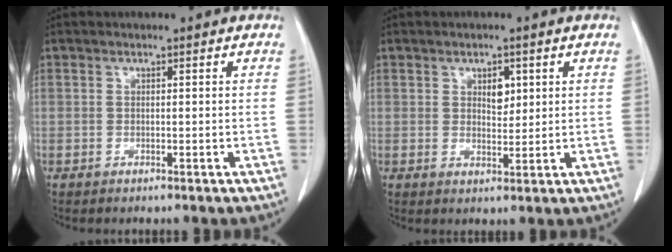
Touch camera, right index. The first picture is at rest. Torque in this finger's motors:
{"motor_torque": [0.05, 0.05, 0.02, 0.01]}